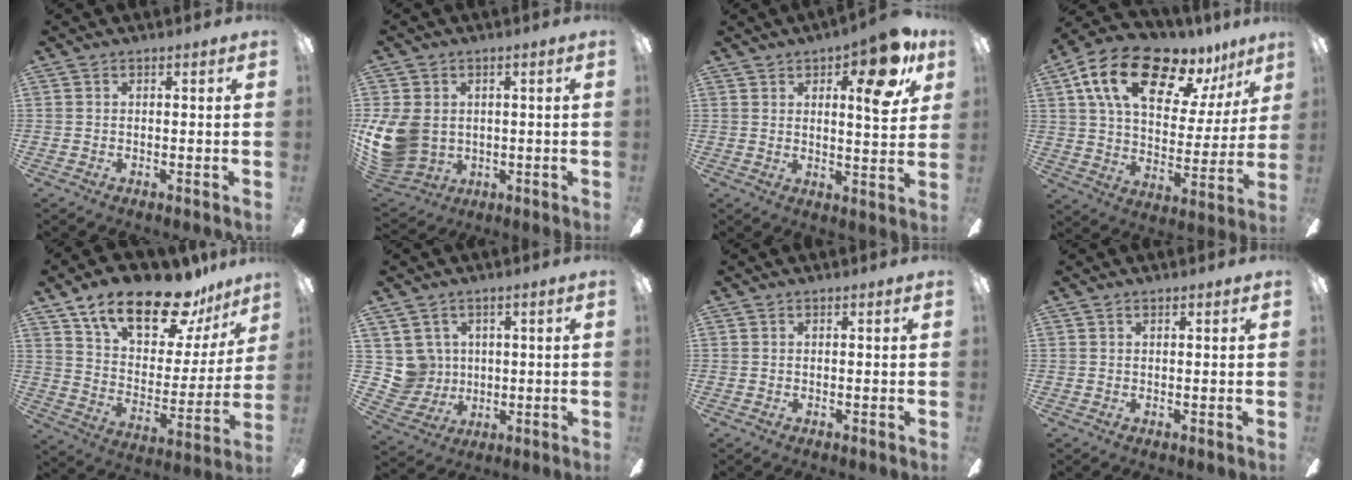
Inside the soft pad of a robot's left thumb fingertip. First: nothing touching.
{"total": 12.7, "force": [-0.2, 10.0, 7.8], "torque": [-0.186, 0.004, 0.000]}
{"total": 12.4, "force": [6.5, 4.4, 9.6], "torque": [-0.120, -0.024, 0.102]}
{"total": 19.9, "force": [13.3, 8.8, 12.0], "torque": [-0.209, -0.073, 0.228]}
{"total": 20.9, "force": [15.2, 8.6, 11.5], "torque": [-0.187, -0.096, 0.261]}
{"total": 7.1, "force": [2.3, 6.7, 0.3], "torque": [-0.014, -0.008, 0.052]}
{"total": 0.0}
{"total": 0.8, "force": [0.5, 0.3, 0.6], "torque": [-0.013, 0.001, 0.008]}